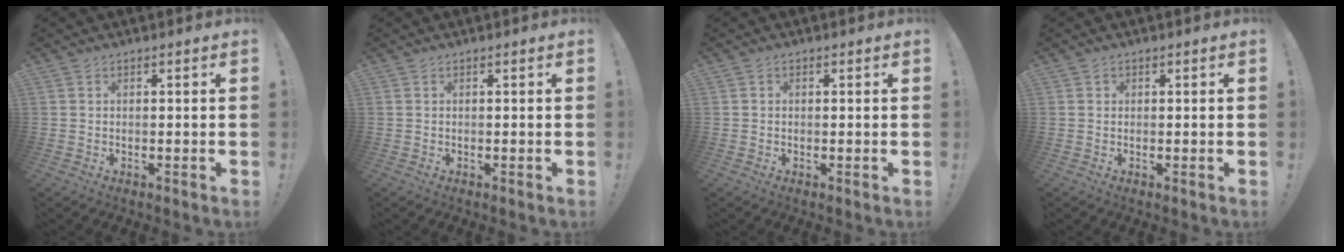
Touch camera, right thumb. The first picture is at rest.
{"total": 0.0}
{"total": 0.6, "force": [-0.1, 0.6, 0.2], "torque": [0.003, 0.000, -0.003]}
{"total": 0.7, "force": [0.2, 0.6, 0.0], "torque": [0.006, -0.001, 0.003]}